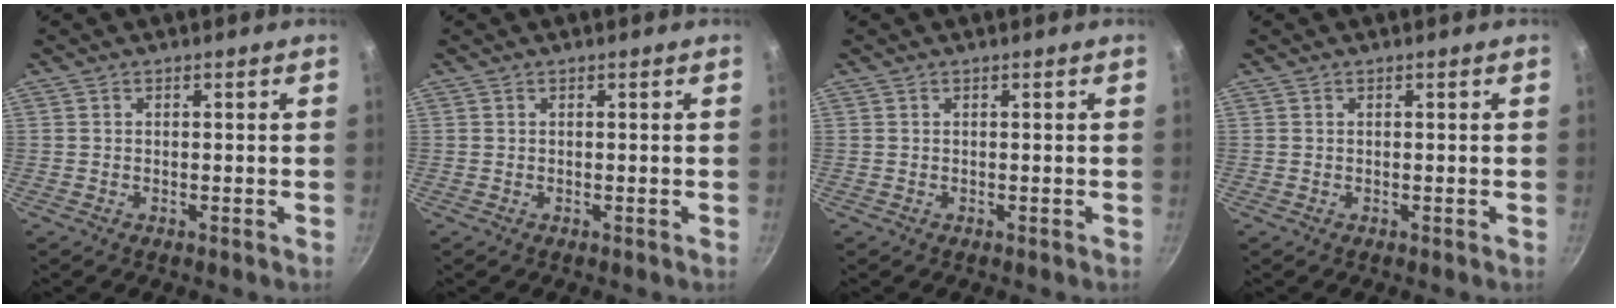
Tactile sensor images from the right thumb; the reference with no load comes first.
{"total": 0.0}
{"total": 0.0}
{"total": 0.0}